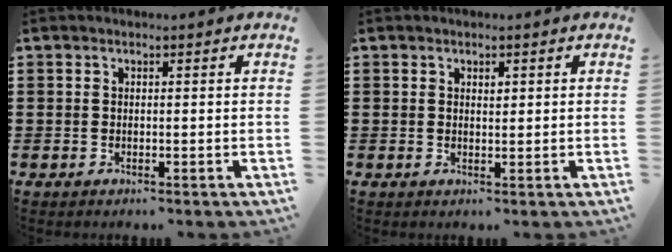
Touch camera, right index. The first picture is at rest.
{"total": 0.9, "force": [0.4, 0.5, 0.7], "torque": [-0.015, 0.003, 0.007]}